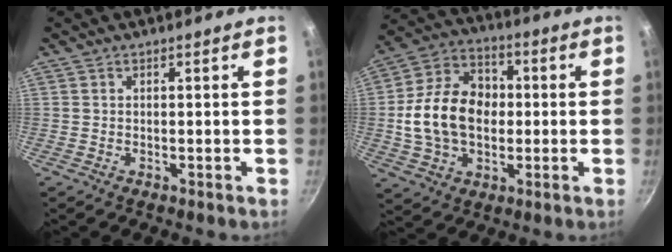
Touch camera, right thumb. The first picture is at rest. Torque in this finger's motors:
{"motor_torque": [0.60, 0.73, 1.69, 0.00, 0.16]}